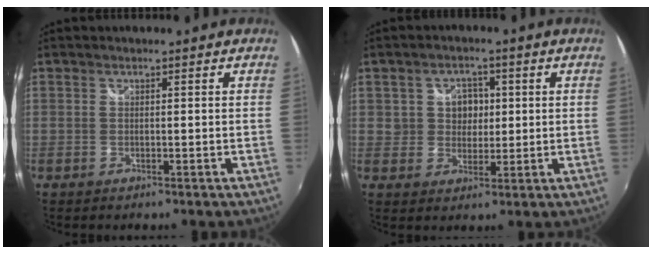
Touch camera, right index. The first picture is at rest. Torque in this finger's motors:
{"motor_torque": [0.07, 0.06, 0.05, 0.03]}